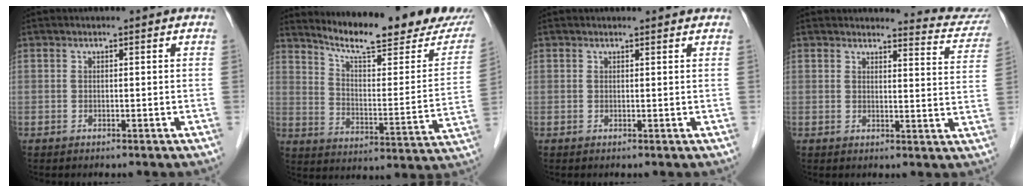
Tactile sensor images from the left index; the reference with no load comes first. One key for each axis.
{"total": 22.3, "fx": 19.5, "fy": 2.5, "fz": 10.6, "tx": -0.156, "ty": -0.058, "tz": 0.260}
{"total": 2.0, "fx": 2.0, "fy": 0.2, "fz": 0.3, "tx": -0.011, "ty": 0.004, "tz": 0.019}
{"total": 8.0, "fx": 8.0, "fy": 0.6, "fz": 0.3, "tx": 0.005, "ty": -0.048, "tz": 0.070}